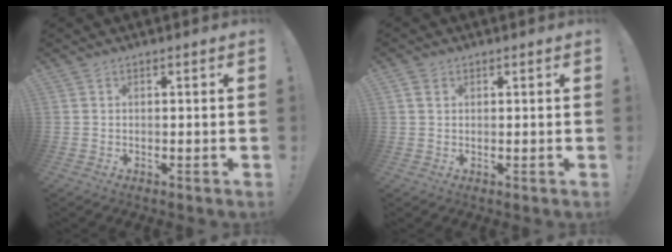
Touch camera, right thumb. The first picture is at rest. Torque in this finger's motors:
{"motor_torque": [0.06, 0.09, -0.12, -0.04, 0.11]}